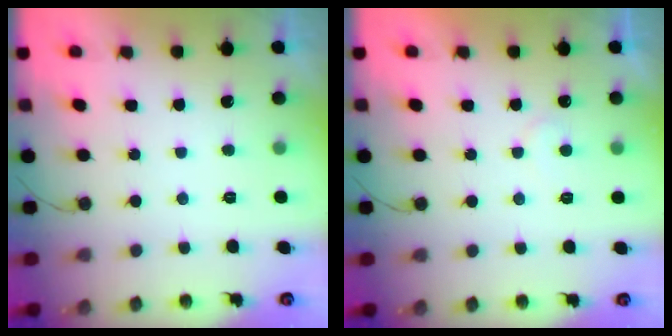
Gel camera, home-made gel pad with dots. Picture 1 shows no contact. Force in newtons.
{"total": 5.6, "press": 5.6, "slide": 0.3}